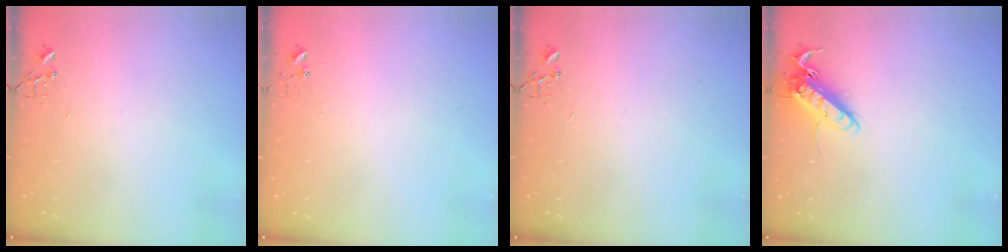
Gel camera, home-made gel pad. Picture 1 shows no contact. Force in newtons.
{"total": 3.4, "press": 3.4, "slide": 0.3}
{"total": 0.0}
{"total": 15.0, "press": 14.7, "slide": 2.5}